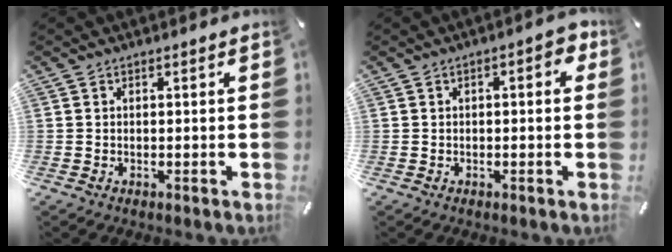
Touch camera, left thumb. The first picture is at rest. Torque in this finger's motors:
{"motor_torque": [0.01, -0.01, 0.21, 0.17, 0.03]}